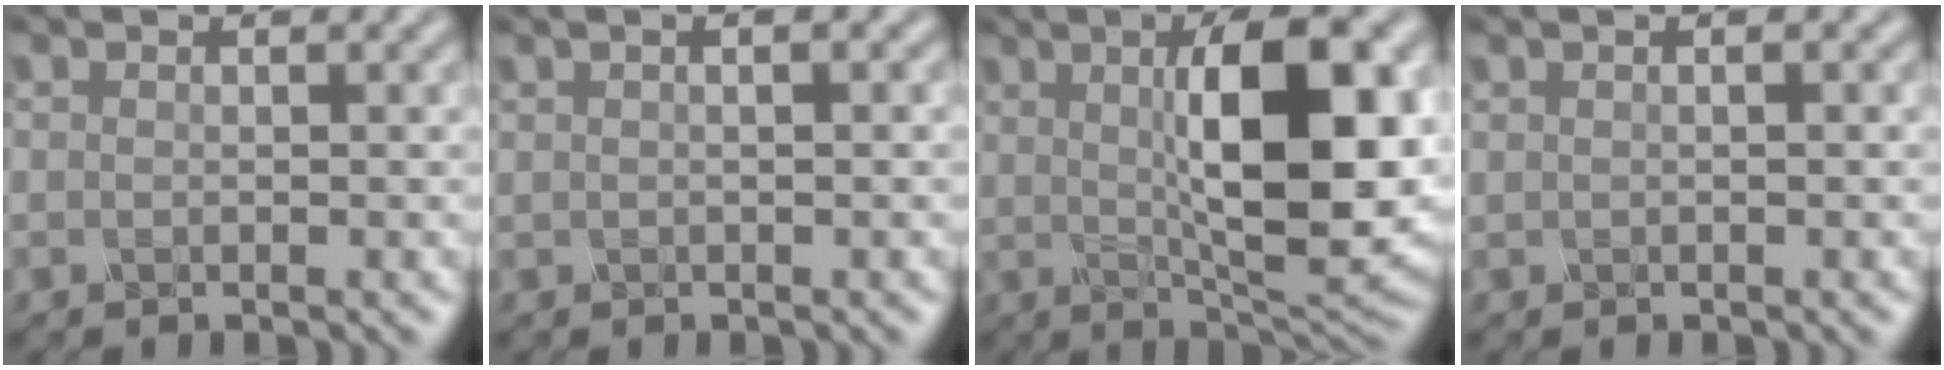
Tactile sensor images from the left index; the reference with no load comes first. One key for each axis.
{"total": 2.3, "fx": 1.1, "fy": 0.9, "fz": 1.8, "tx": -0.013, "ty": 0.008, "tz": 0.001}
{"total": 12.0, "fx": 1.8, "fy": 3.8, "fz": 11.2, "tx": -0.155, "ty": 0.002, "tz": 0.031}
{"total": 1.0, "fx": 0.5, "fy": 0.3, "fz": 0.8, "tx": -0.014, "ty": 0.000, "tz": 0.005}